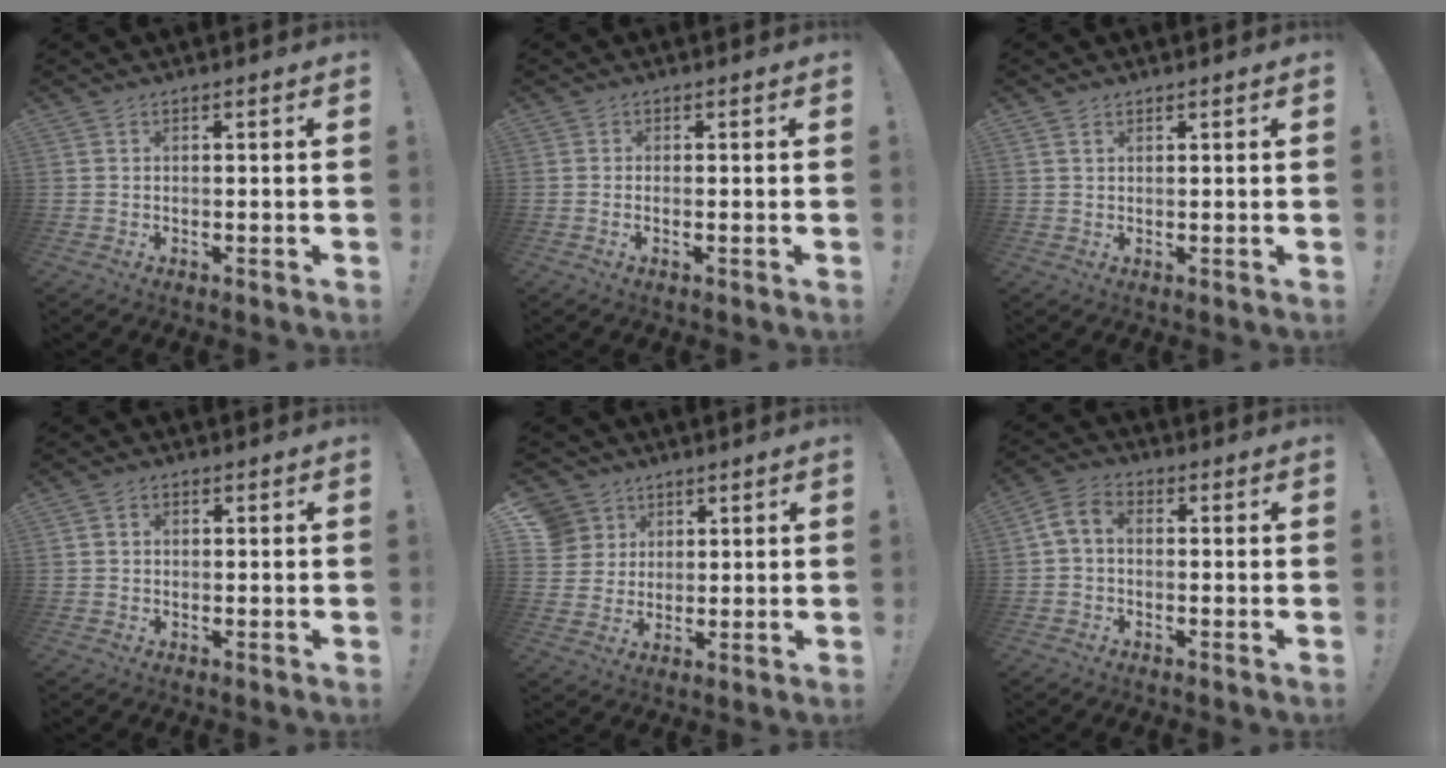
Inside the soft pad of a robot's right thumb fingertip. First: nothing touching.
{"total": 1.0, "force": [-0.2, -0.3, 1.0], "torque": [-0.009, -0.006, -0.006]}
{"total": 1.5, "force": [0.9, 0.8, 0.8], "torque": [-0.012, -0.001, 0.017]}
{"total": 1.6, "force": [0.1, 1.4, 0.8], "torque": [-0.013, 0.005, 0.002]}
{"total": 8.3, "force": [3.6, 7.3, 1.4], "torque": [-0.013, -0.022, 0.075]}
{"total": 5.7, "force": [-0.1, 4.0, 4.1], "torque": [-0.085, 0.010, 0.001]}